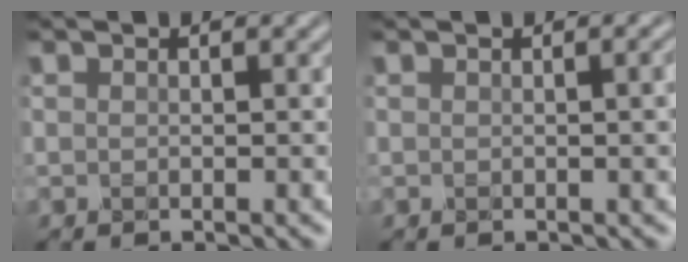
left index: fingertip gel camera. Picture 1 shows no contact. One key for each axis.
{"total": 4.0, "fx": 0.9, "fy": 2.0, "fz": 3.4, "tx": -0.020, "ty": 0.023, "tz": -0.006}